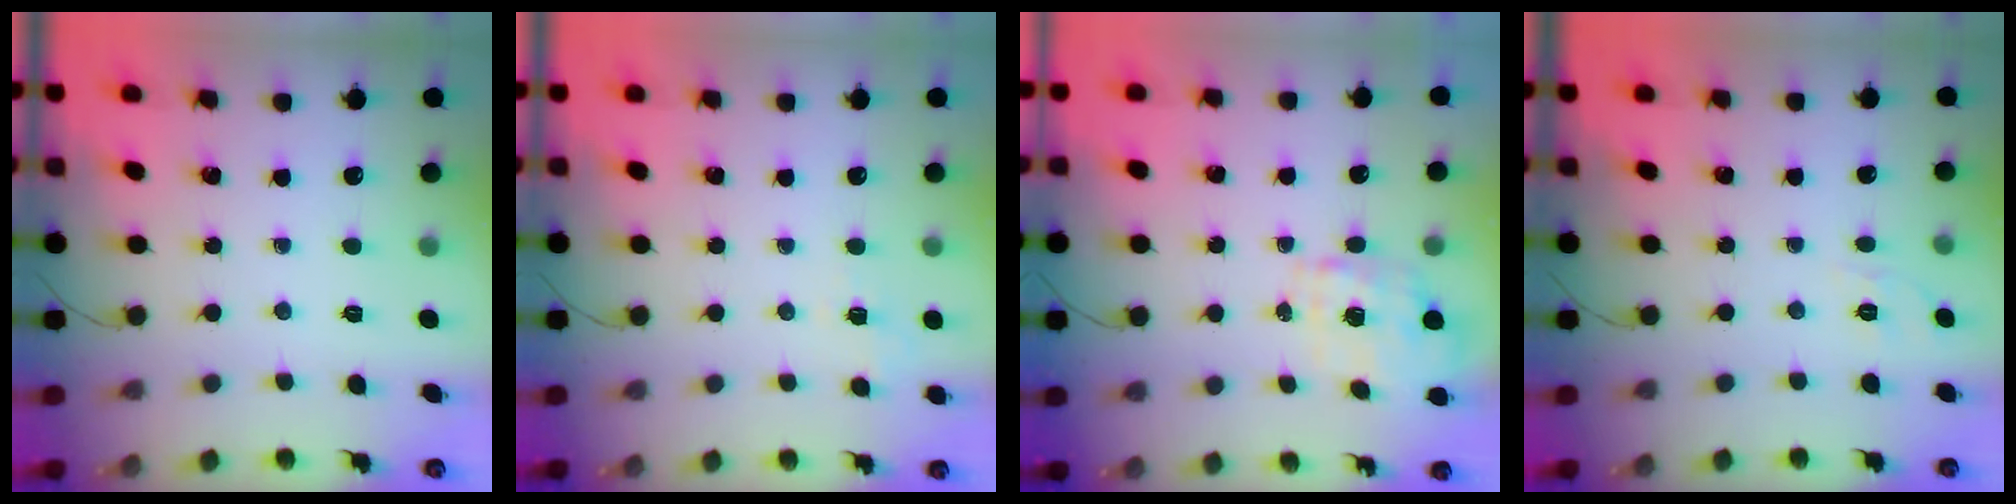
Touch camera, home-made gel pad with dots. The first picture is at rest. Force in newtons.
{"total": 5.6, "press": 5.3, "slide": 1.6}
{"total": 1.7, "press": 1.6, "slide": 0.5}
{"total": 4.0, "press": 3.5, "slide": 1.9}